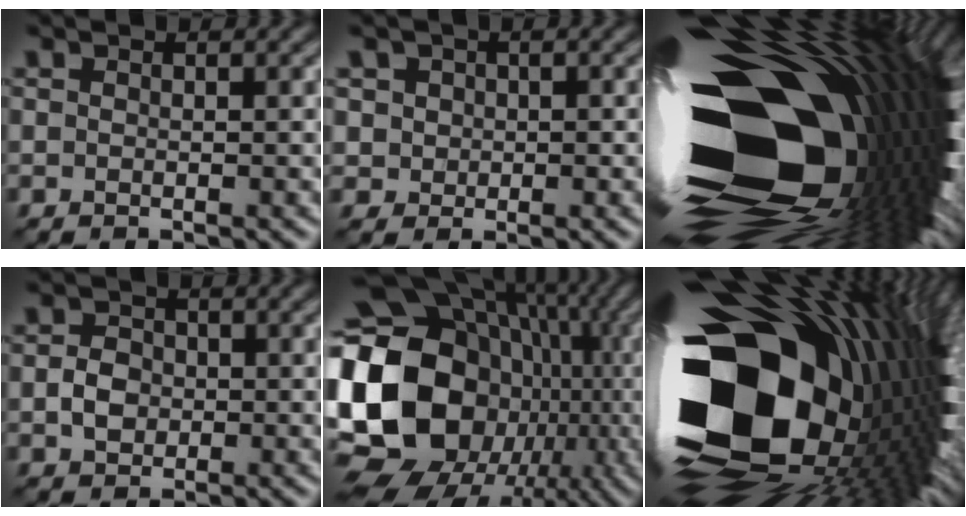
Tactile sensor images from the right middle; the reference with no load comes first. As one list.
[{"total": 3.3, "force": [1.3, 2.8, 1.1], "torque": [-0.020, 0.009, 0.019]}, {"total": 21.4, "force": [-3.3, 10.8, 18.2], "torque": [-0.294, -0.025, -0.062]}, {"total": 1.9, "force": [-0.8, 1.5, 0.9], "torque": [-0.015, 0.003, -0.016]}, {"total": 21.8, "force": [-1.5, 17.6, 12.7], "torque": [-0.245, 0.004, -0.052]}, {"total": 21.2, "force": [-1.8, 12.0, 17.4], "torque": [-0.305, -0.040, -0.033]}]